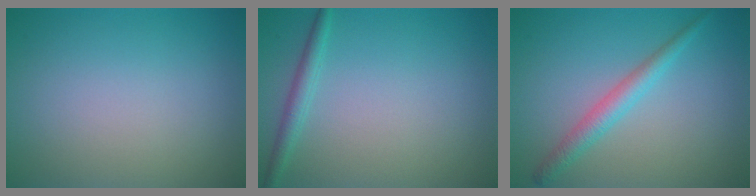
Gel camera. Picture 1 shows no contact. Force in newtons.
{"total": 1.6, "press": 1.6, "slide": 0.0}
{"total": 2.4, "press": 2.4, "slide": 0.1}